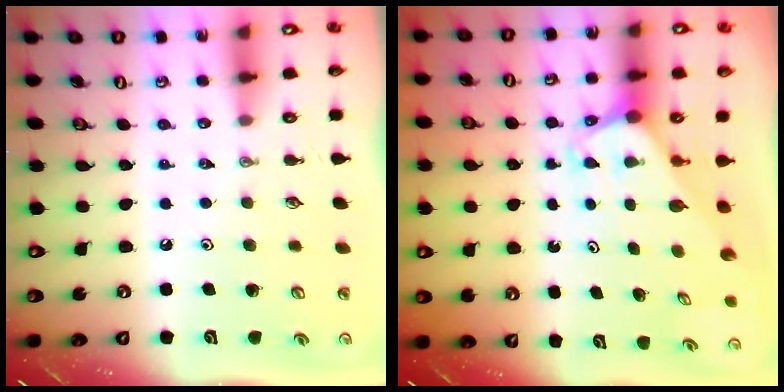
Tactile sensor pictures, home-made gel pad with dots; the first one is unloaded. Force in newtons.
{"total": 1.9, "press": 1.9, "slide": 0.1}